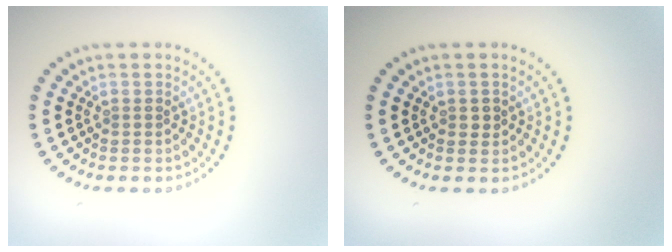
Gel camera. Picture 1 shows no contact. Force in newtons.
{"total": 0.7, "press": 0.7, "slide": 0.1}